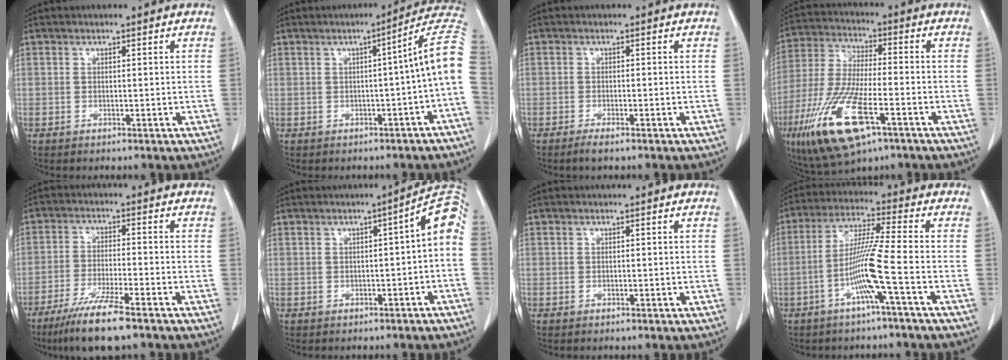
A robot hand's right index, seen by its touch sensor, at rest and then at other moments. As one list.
[{"total": 8.1, "force": [-1.2, -1.0, 8.0], "torque": [-0.088, 0.019, -0.024]}, {"total": 1.7, "force": [-1.3, -0.1, 1.2], "torque": [-0.023, -0.004, -0.025]}, {"total": 15.7, "force": [-7.5, 3.9, 13.3], "torque": [-0.286, -0.030, -0.134]}, {"total": 9.3, "force": [-6.8, 0.0, 6.3], "torque": [-0.114, -0.027, -0.118]}, {"total": 6.6, "force": [-1.0, 1.1, 6.4], "torque": [-0.075, 0.022, -0.018]}, {"total": 0.0}, {"total": 9.0, "force": [-3.2, -1.7, 8.2], "torque": [-0.161, 0.004, -0.063]}]